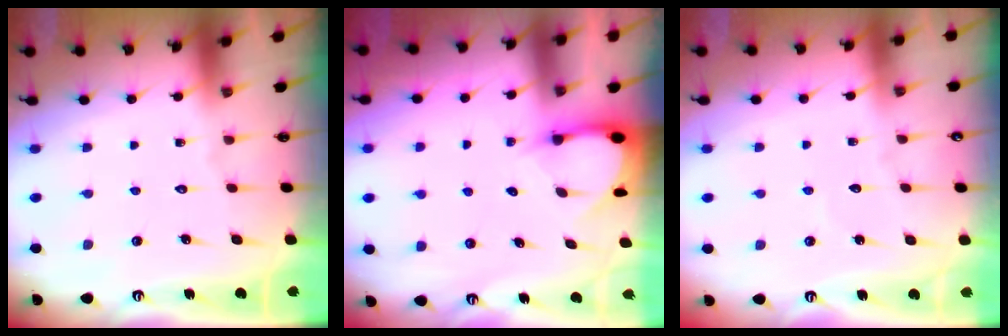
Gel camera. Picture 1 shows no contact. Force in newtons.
{"total": 2.8, "press": 2.8, "slide": 0.2}
{"total": 2.9, "press": 2.9, "slide": 0.2}